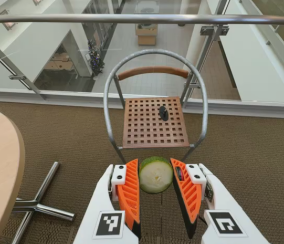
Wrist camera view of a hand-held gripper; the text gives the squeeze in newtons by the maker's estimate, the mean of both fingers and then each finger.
{"total": 9.0, "left": 9.2, "right": 8.7}